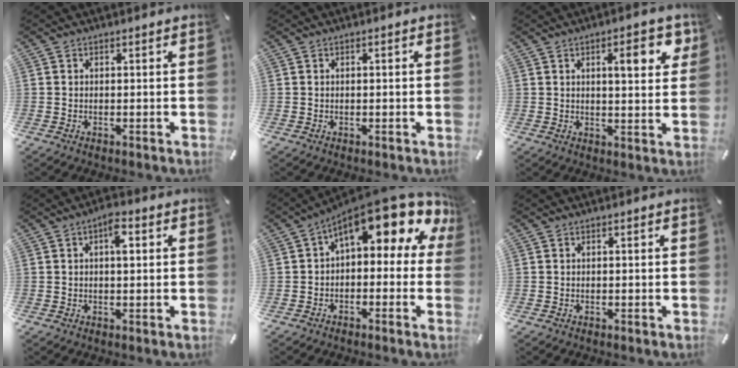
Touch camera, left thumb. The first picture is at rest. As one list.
[{"total": 0.6, "force": [-0.1, 0.1, 0.6], "torque": [-0.010, 0.000, -0.001]}, {"total": 9.0, "force": [3.8, 3.0, 7.6], "torque": [-0.104, -0.009, 0.055]}, {"total": 4.3, "force": [1.1, 1.8, 3.8], "torque": [-0.048, -0.002, 0.009]}, {"total": 13.7, "force": [7.5, 4.8, 10.3], "torque": [-0.153, -0.066, 0.123]}, {"total": 0.0}]